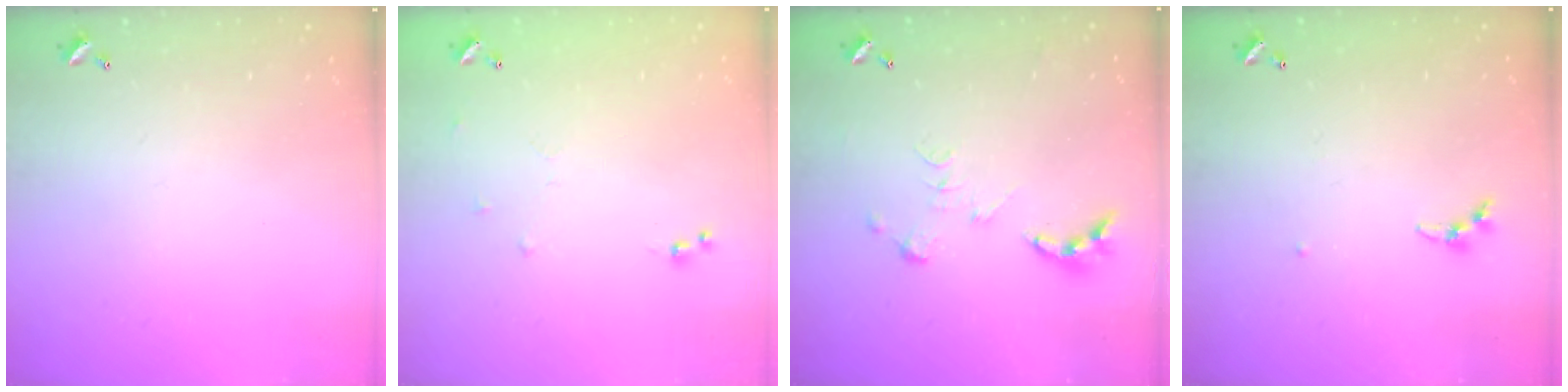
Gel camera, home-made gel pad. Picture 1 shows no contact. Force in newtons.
{"total": 6.3, "press": 6.3, "slide": 0.7}
{"total": 0.0}
{"total": 4.0, "press": 3.9, "slide": 0.5}